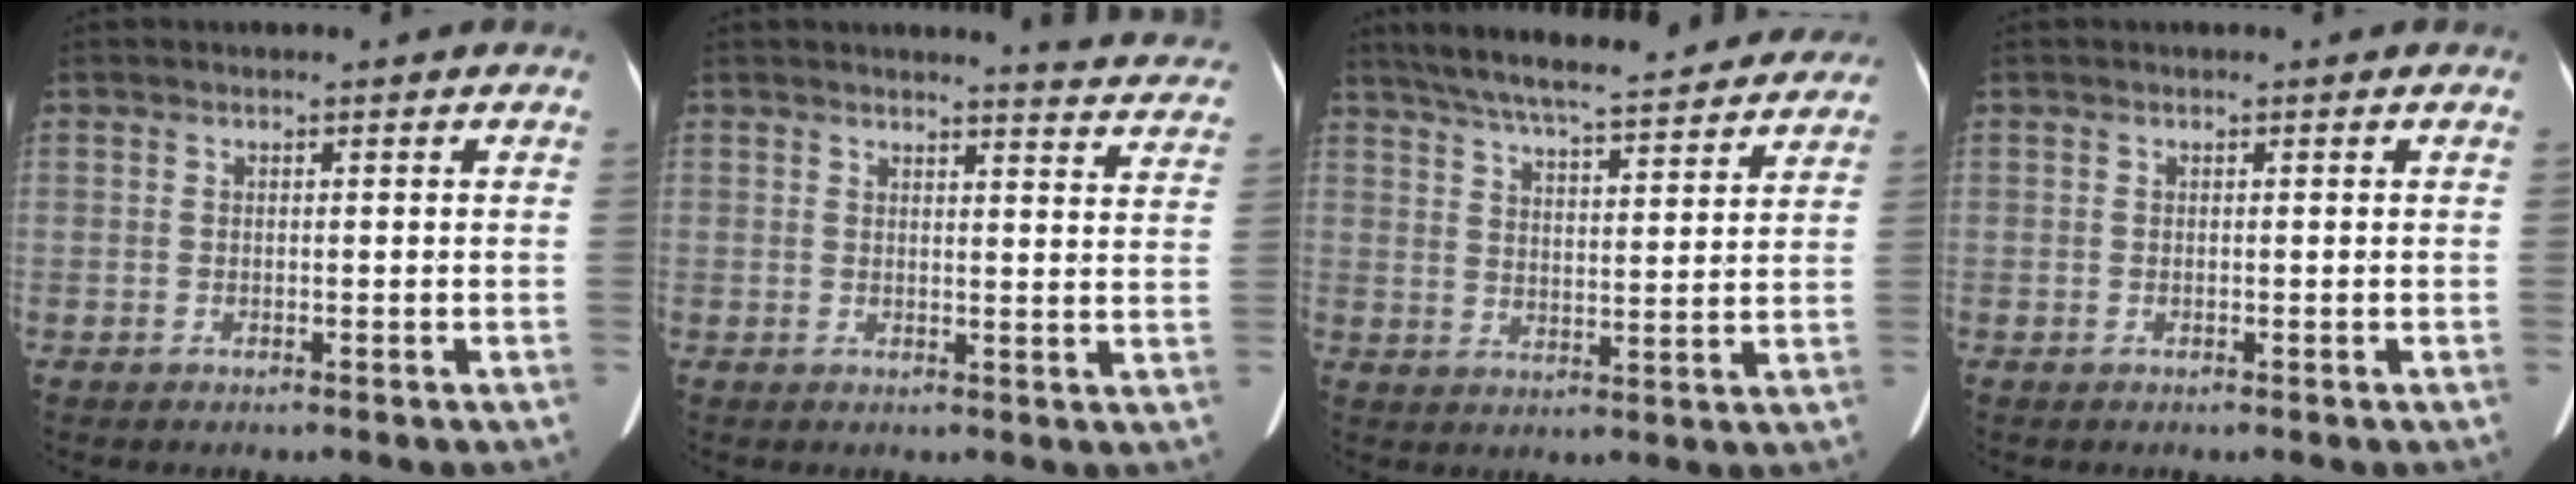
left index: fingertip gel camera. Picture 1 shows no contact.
{"total": 9.7, "force": [9.6, 0.5, 1.6], "torque": [-0.003, -0.053, 0.082]}
{"total": 22.7, "force": [20.1, 3.6, 9.9], "torque": [-0.164, 0.019, 0.269]}
{"total": 0.0}